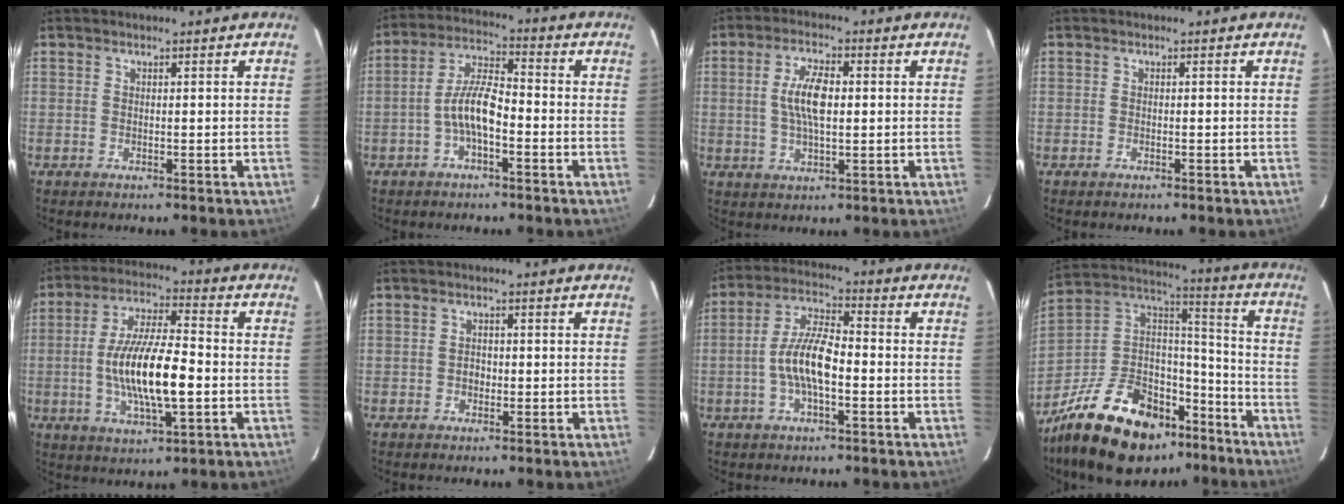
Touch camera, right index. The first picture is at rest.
{"total": 7.7, "force": [-2.7, 2.5, 6.8], "torque": [-0.141, 0.015, -0.050]}
{"total": 7.2, "force": [0.7, 2.7, 6.6], "torque": [-0.127, 0.008, 0.013]}
{"total": 0.5, "force": [-0.4, 0.3, 0.1], "torque": [-0.004, 0.001, -0.009]}
{"total": 14.8, "force": [-2.4, 4.1, 14.0], "torque": [-0.268, -0.003, -0.042]}
{"total": 1.6, "force": [-0.4, 1.4, 0.6], "torque": [-0.011, 0.006, -0.007]}
{"total": 9.5, "force": [-2.2, 3.3, 8.7], "torque": [-0.176, 0.010, -0.043]}
{"total": 28.1, "force": [-18.8, 14.4, 15.1], "torque": [-0.306, 0.032, -0.285]}